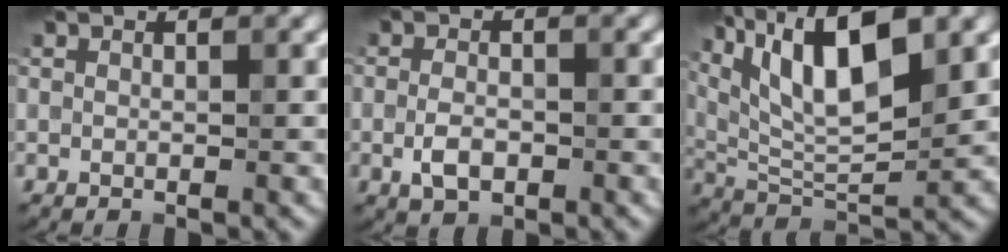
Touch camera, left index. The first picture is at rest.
{"total": 2.6, "force": [-0.9, 1.5, 1.9], "torque": [-0.037, 0.001, -0.018]}
{"total": 10.8, "force": [4.5, 3.7, 9.1], "torque": [-0.154, 0.006, 0.078]}